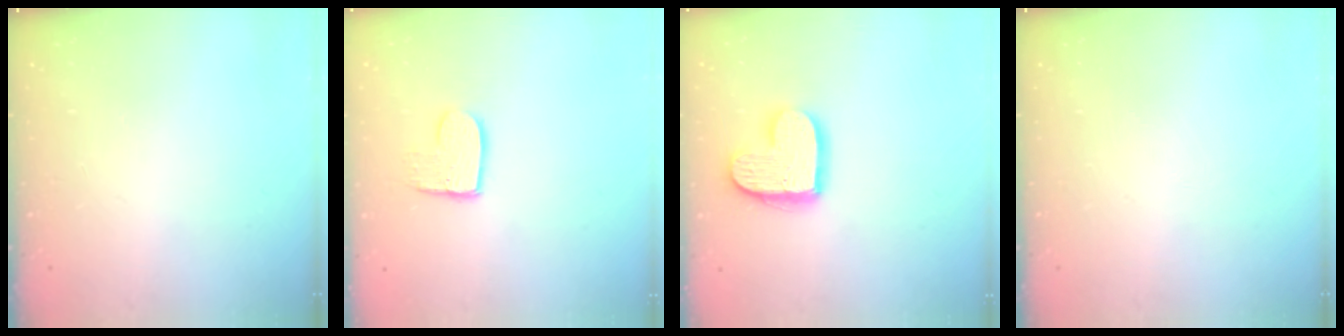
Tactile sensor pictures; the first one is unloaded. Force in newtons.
{"total": 9.0, "press": 9.0, "slide": 0.7}
{"total": 13.0, "press": 13.0, "slide": 0.8}
{"total": 0.0}